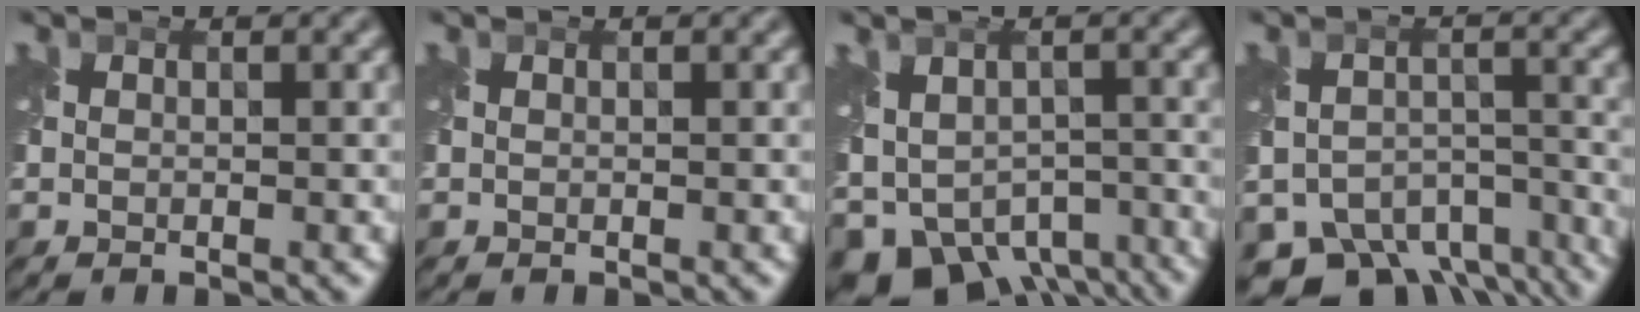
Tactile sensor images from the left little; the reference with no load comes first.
{"total": 0.0}
{"total": 9.1, "force": [-5.1, 5.8, 4.8], "torque": [-0.093, -0.022, -0.069]}
{"total": 11.7, "force": [-9.4, 5.8, 3.7], "torque": [-0.047, -0.015, -0.120]}